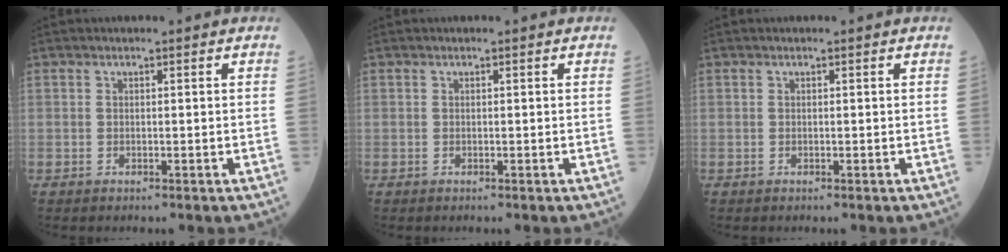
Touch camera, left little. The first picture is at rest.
{"total": 0.0}
{"total": 0.0}